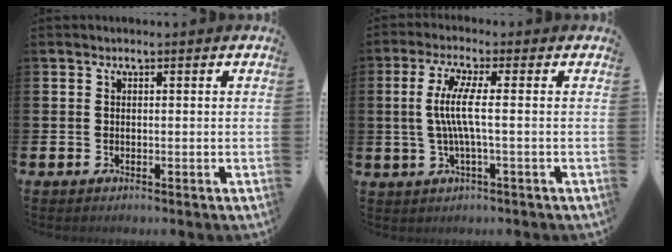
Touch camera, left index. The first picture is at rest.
{"total": 5.7, "force": [0.0, 0.4, 5.7], "torque": [-0.119, -0.007, -0.009]}